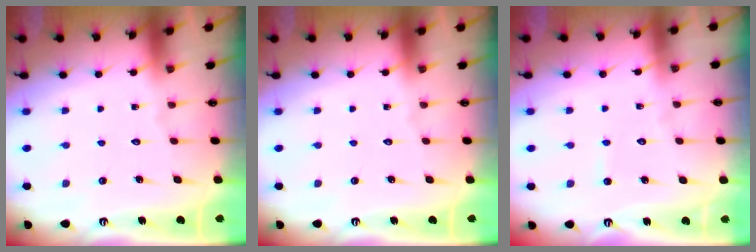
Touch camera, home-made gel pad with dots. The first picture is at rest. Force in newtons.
{"total": 0.0}
{"total": 2.8, "press": 2.8, "slide": 0.3}